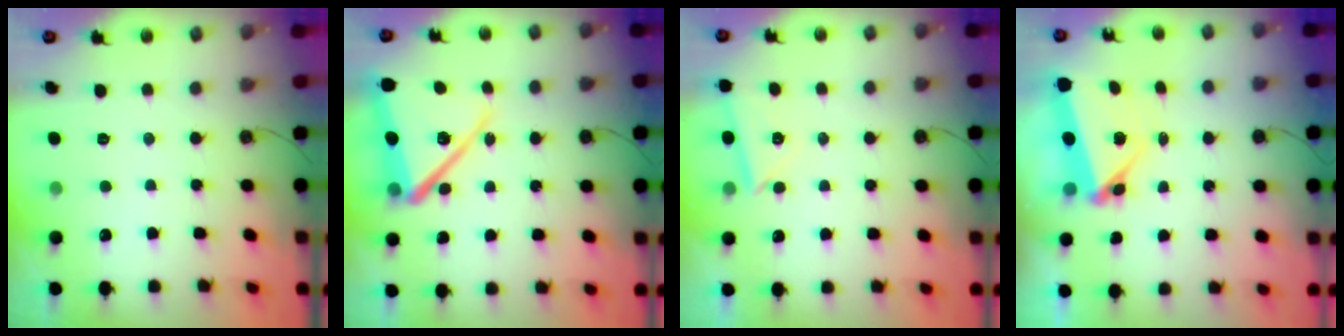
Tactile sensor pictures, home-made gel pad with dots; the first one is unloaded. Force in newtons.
{"total": 16.9, "press": 16.8, "slide": 2.1}
{"total": 3.9, "press": 3.8, "slide": 0.7}
{"total": 5.8, "press": 5.7, "slide": 1.0}